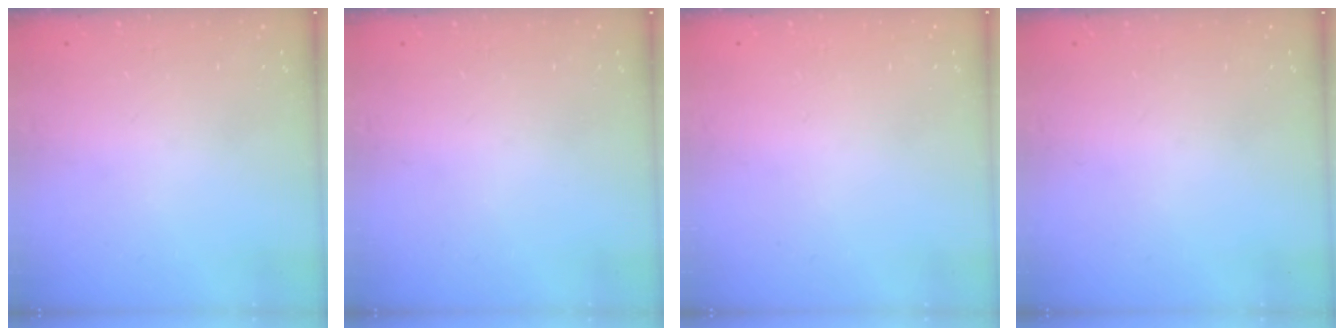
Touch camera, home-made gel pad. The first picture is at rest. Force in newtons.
{"total": 0.0}
{"total": 1.9, "press": 1.9, "slide": 0.1}
{"total": 0.0}